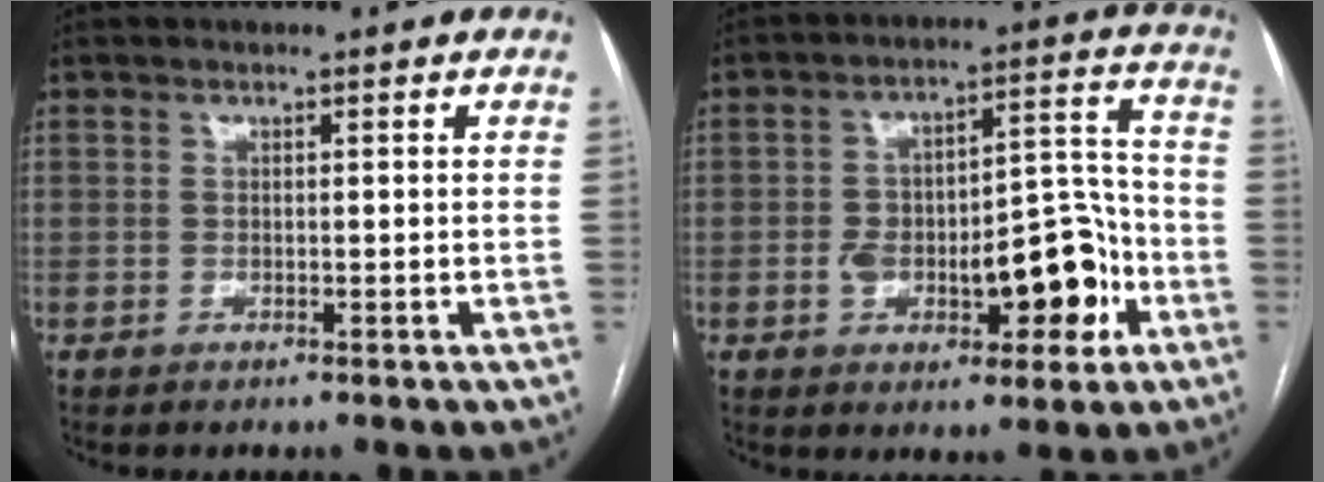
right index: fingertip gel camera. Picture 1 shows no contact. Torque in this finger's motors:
{"motor_torque": [0.30, -0.09, 0.66, 0.08]}